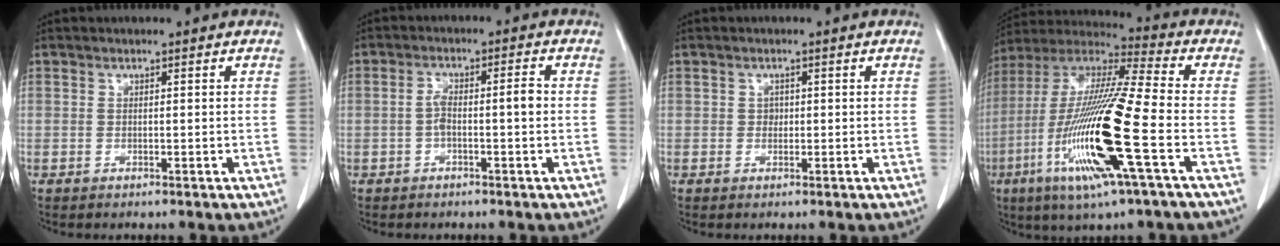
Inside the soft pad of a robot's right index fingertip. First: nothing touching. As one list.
[{"total": 4.2, "force": [-0.6, 0.9, 4.0], "torque": [-0.073, 0.018, -0.009]}, {"total": 0.9, "force": [0.0, 0.8, 0.4], "torque": [-0.003, 0.003, 0.000]}, {"total": 21.1, "force": [-6.5, 0.7, 20.1], "torque": [-0.431, -0.031, -0.133]}]